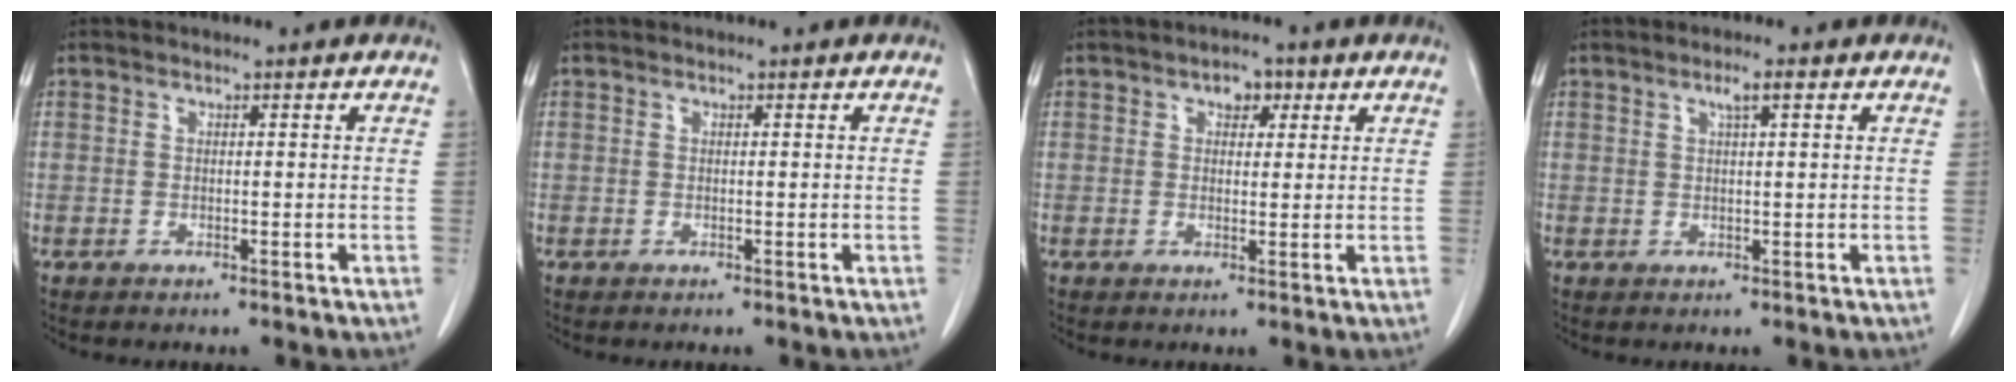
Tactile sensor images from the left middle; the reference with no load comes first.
{"total": 0.0}
{"total": 2.8, "force": [1.3, 1.8, 1.7], "torque": [-0.021, 0.010, 0.017]}
{"total": 1.9, "force": [0.9, 0.1, 1.6], "torque": [-0.031, 0.003, 0.016]}